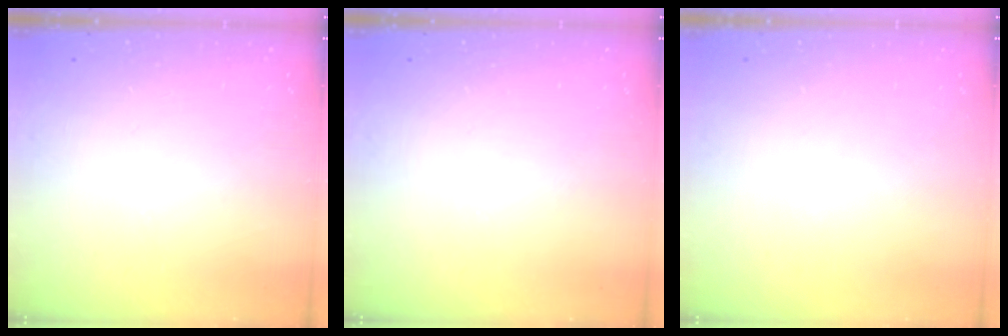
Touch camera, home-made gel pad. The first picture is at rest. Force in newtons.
{"total": 0.0}
{"total": 0.0}